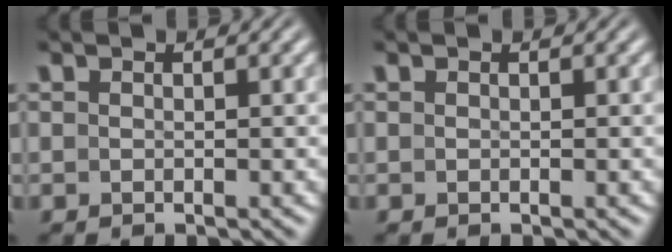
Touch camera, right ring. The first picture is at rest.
{"total": 0.0}